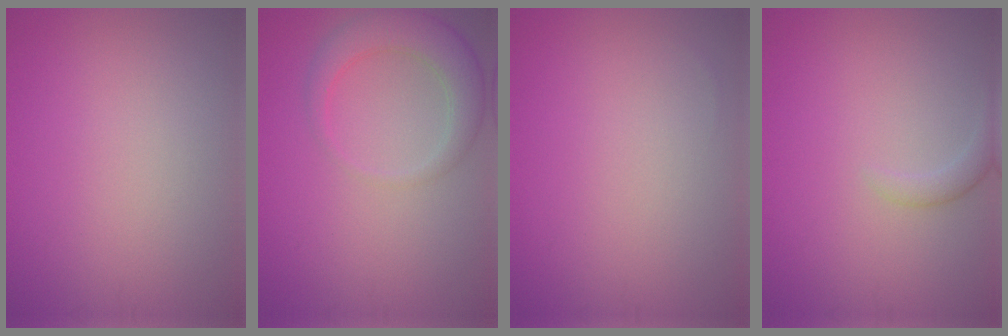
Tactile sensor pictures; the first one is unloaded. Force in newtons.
{"total": 4.3, "press": 4.3, "slide": 0.3}
{"total": 0.0}
{"total": 1.4, "press": 1.4, "slide": 0.1}